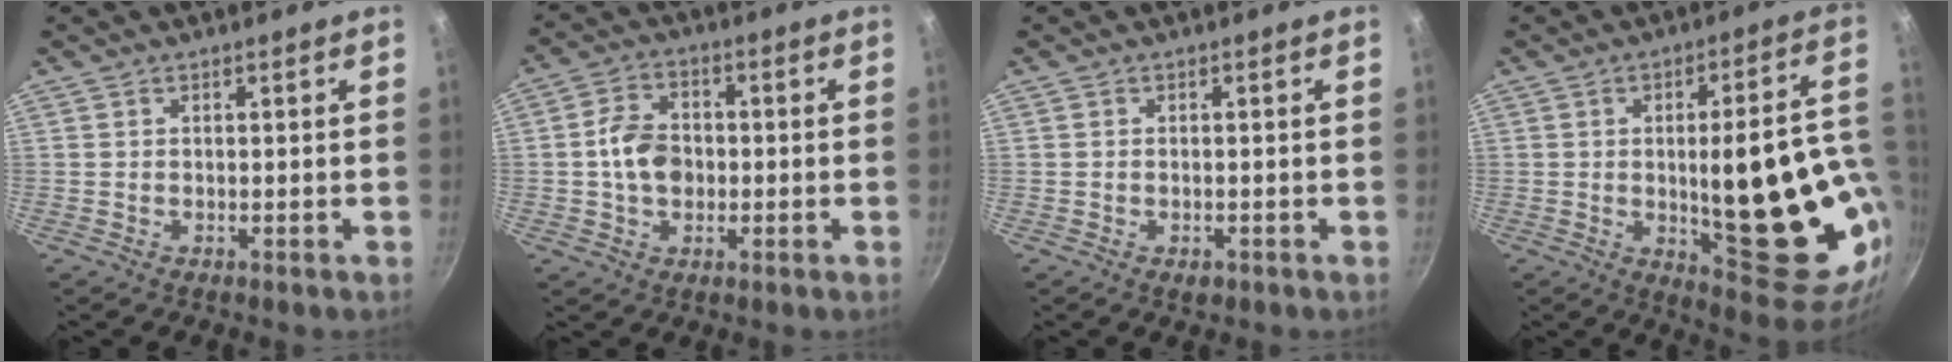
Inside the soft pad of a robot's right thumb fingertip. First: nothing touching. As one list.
[{"total": 7.8, "force": [-0.6, 5.8, 5.1], "torque": [-0.075, 0.018, -0.019]}, {"total": 1.5, "force": [-0.7, 0.9, 1.0], "torque": [-0.016, 0.001, -0.009]}, {"total": 26.0, "force": [-2.6, 9.0, 24.3], "torque": [-0.286, -0.010, -0.015]}]